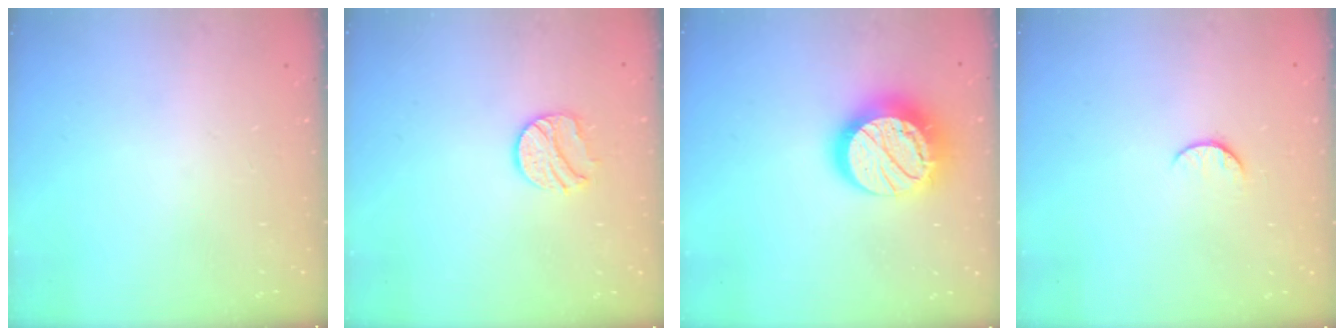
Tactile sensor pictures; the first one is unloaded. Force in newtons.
{"total": 9.8, "press": 9.8, "slide": 0.7}
{"total": 19.7, "press": 19.7, "slide": 1.3}
{"total": 5.0, "press": 5.0, "slide": 0.4}